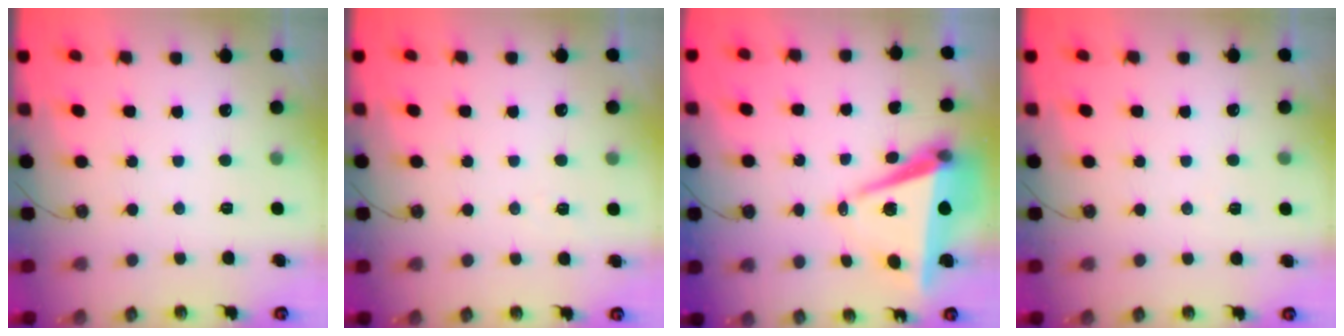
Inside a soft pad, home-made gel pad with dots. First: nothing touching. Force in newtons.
{"total": 4.5, "press": 3.2, "slide": 3.2}
{"total": 8.8, "press": 7.6, "slide": 4.3}
{"total": 4.8, "press": 2.5, "slide": 4.1}